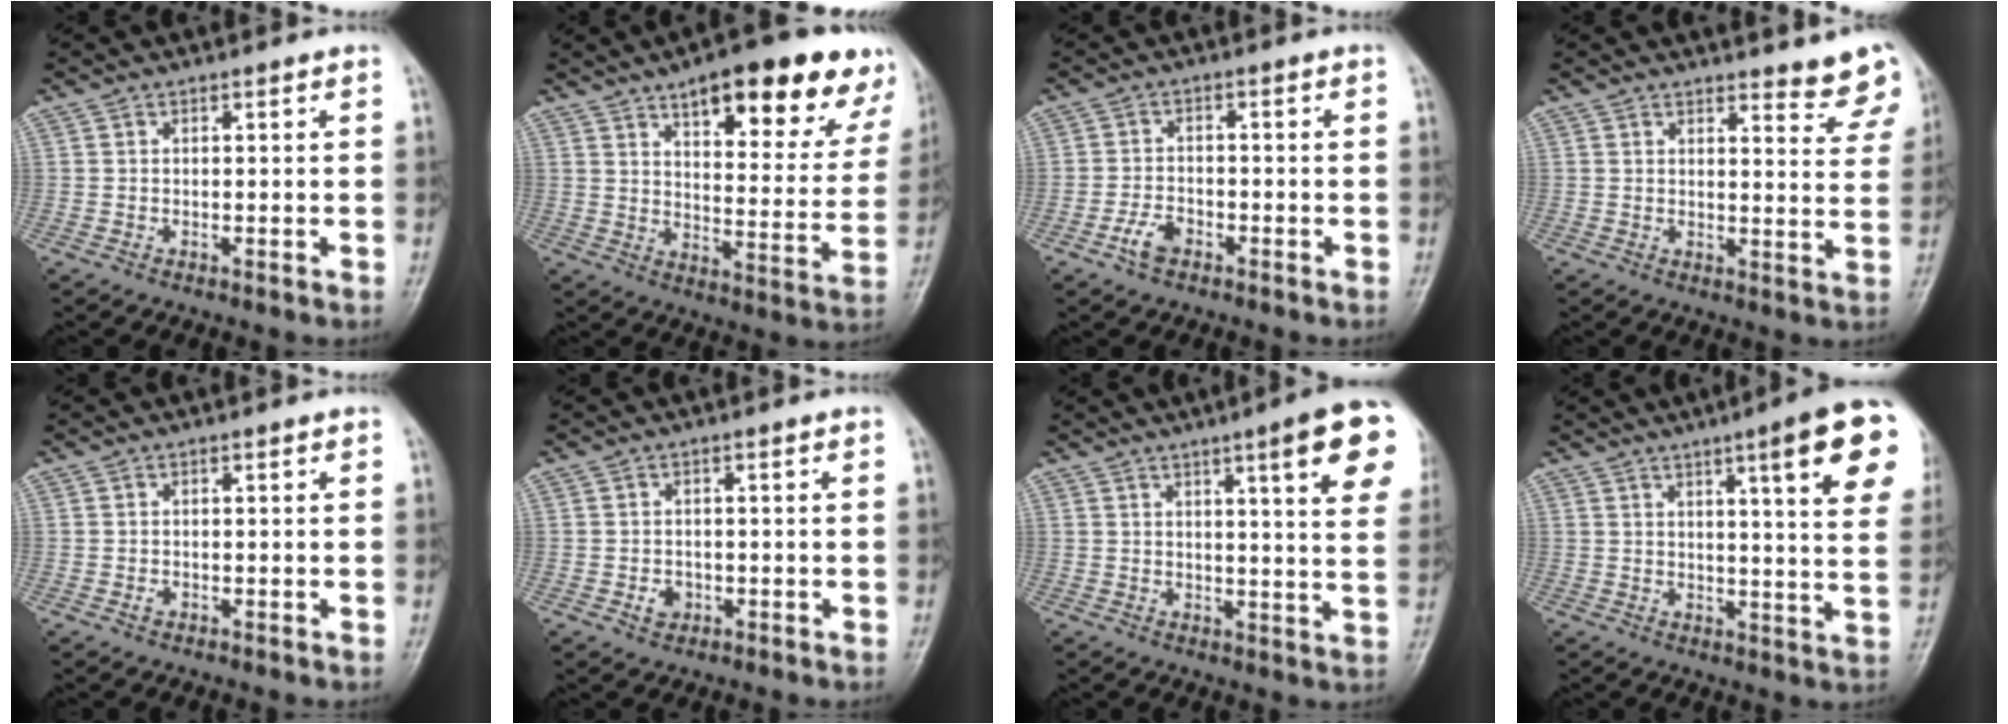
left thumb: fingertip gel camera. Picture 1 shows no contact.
{"total": 22.5, "force": [13.8, 7.6, 16.1], "torque": [-0.167, -0.040, 0.183]}
{"total": 3.6, "force": [-2.3, 2.0, 1.9], "torque": [-0.040, 0.013, -0.044]}
{"total": 8.1, "force": [7.4, 1.8, 2.8], "torque": [0.000, -0.049, 0.068]}
{"total": 0.6, "force": [-0.4, 0.5, 0.2], "torque": [-0.005, 0.000, -0.008]}
{"total": 2.3, "force": [-0.9, 1.9, 0.8], "torque": [-0.008, 0.003, -0.011]}
{"total": 14.0, "force": [6.4, 2.1, 12.2], "torque": [-0.134, -0.024, 0.076]}
{"total": 16.1, "force": [7.2, 2.4, 14.2], "torque": [-0.156, -0.026, 0.087]}